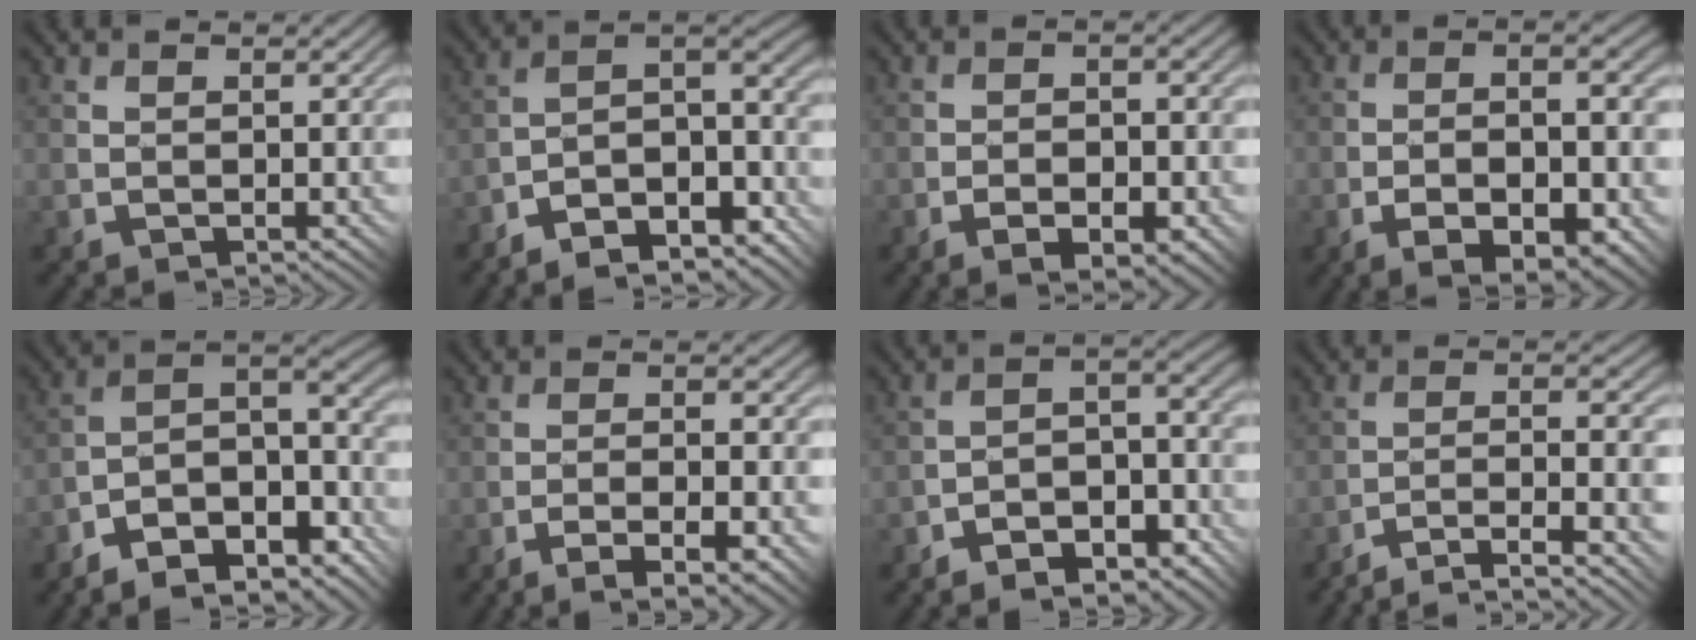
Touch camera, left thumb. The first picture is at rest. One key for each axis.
{"total": 11.9, "fx": -8.6, "fy": 3.6, "fz": 7.3, "tx": -0.112, "ty": -0.003, "tz": -0.136}
{"total": 6.1, "fx": -2.8, "fy": 2.7, "fz": 4.7, "tx": -0.059, "ty": 0.000, "tz": -0.032}
{"total": 11.7, "fx": -4.4, "fy": 4.2, "fz": 10.0, "tx": -0.145, "ty": -0.004, "tz": -0.039}
{"total": 11.8, "fx": -8.6, "fy": 3.9, "fz": 7.0, "tx": -0.127, "ty": -0.006, "tz": -0.138}
{"total": 7.9, "fx": -4.1, "fy": 1.3, "fz": 6.6, "tx": -0.107, "ty": 0.003, "tz": -0.050}
{"total": 7.2, "fx": -5.0, "fy": 2.9, "fz": 4.4, "tx": -0.059, "ty": 0.000, "tz": -0.095}
{"total": 9.8, "fx": -7.2, "fy": 0.7, "fz": 6.7, "tx": -0.102, "ty": 0.018, "tz": -0.114}